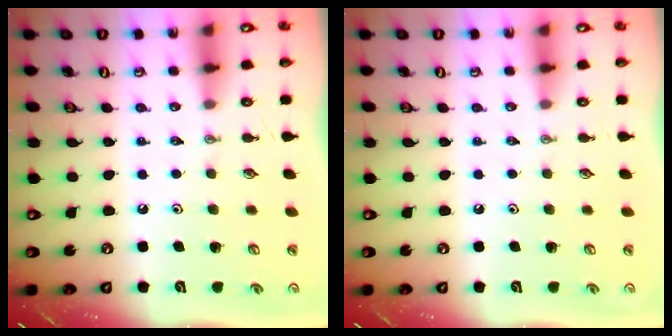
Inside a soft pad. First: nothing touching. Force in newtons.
{"total": 0.0}